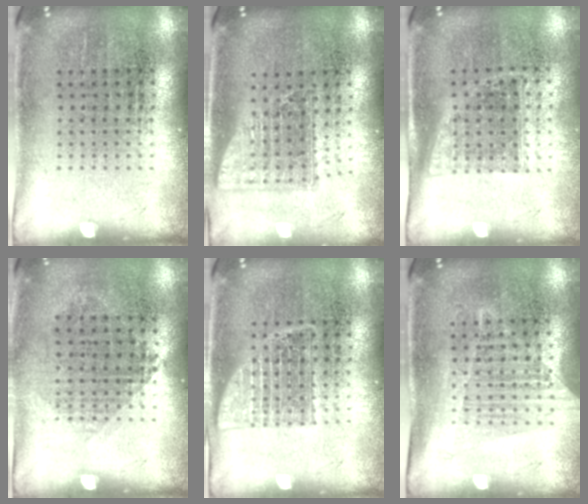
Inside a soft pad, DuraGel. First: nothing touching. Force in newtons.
{"total": 1.5, "press": 1.2, "slide": 1.0}
{"total": 1.0, "press": 0.8, "slide": 0.6}
{"total": 0.8, "press": 0.7, "slide": 0.4}
{"total": 2.2, "press": 2.1, "slide": 0.5}
{"total": 1.3, "press": 1.2, "slide": 0.4}